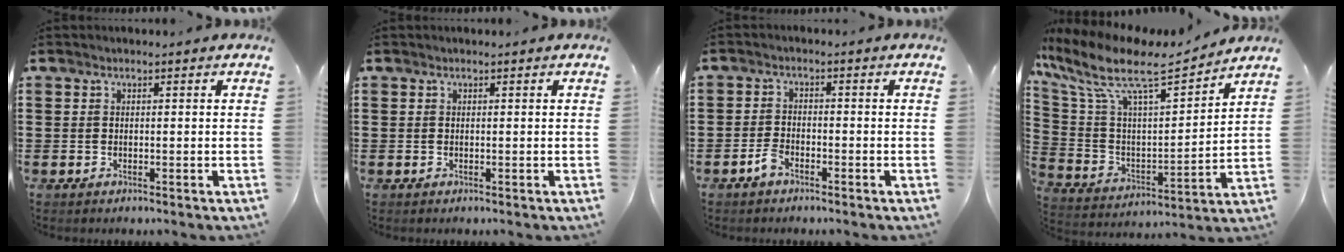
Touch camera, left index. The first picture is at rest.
{"total": 0.0}
{"total": 2.7, "force": [-1.9, 1.1, 1.6], "torque": [-0.044, 0.002, -0.041]}
{"total": 10.9, "force": [7.6, 2.5, 7.5], "torque": [-0.179, -0.047, 0.120]}